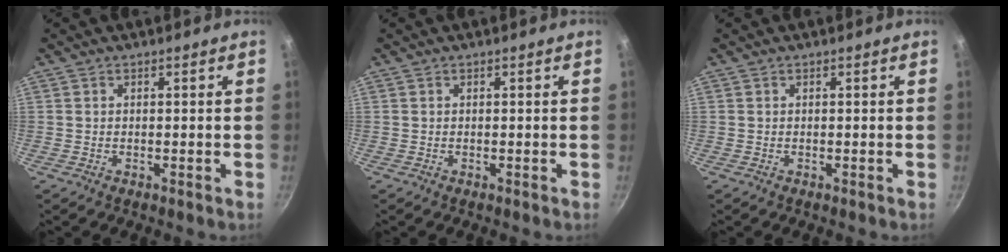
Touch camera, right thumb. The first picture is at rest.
{"total": 0.0}
{"total": 0.0}